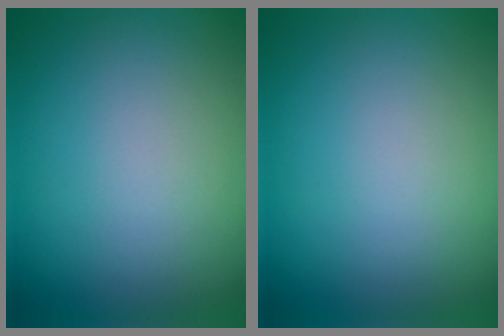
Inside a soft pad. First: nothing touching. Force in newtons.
{"total": 0.0}